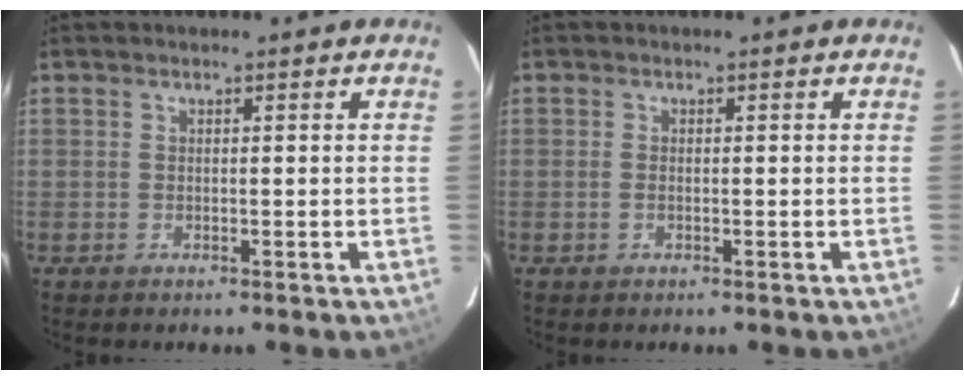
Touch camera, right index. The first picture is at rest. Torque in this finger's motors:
{"motor_torque": [-0.07, 0.01, -0.04, 0.00]}